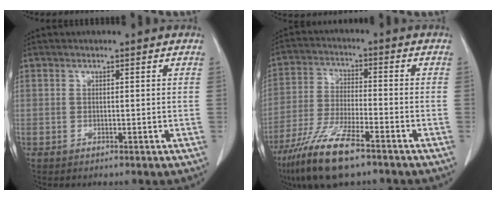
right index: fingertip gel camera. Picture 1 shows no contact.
{"total": 12.0, "force": [-8.1, 1.9, 8.6], "torque": [-0.175, -0.028, -0.148]}